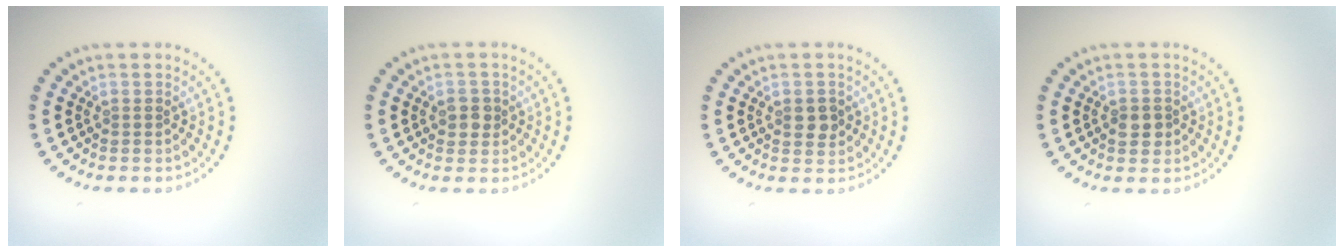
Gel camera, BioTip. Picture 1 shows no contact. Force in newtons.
{"total": 1.8, "press": 1.8, "slide": 0.4}
{"total": 1.9, "press": 1.9, "slide": 0.1}
{"total": 1.8, "press": 1.8, "slide": 0.4}